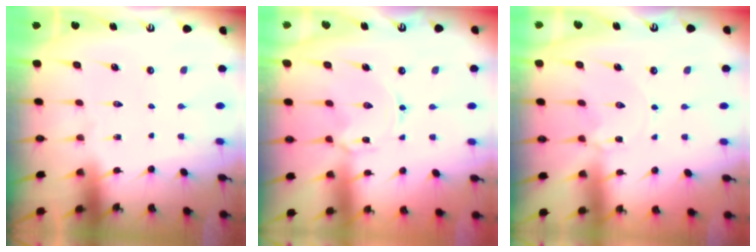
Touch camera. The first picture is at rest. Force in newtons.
{"total": 1.7, "press": 1.7, "slide": 0.3}
{"total": 2.2, "press": 2.2, "slide": 0.2}